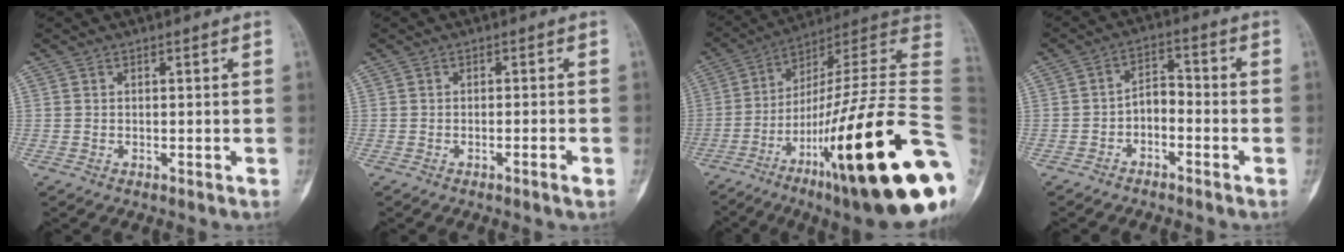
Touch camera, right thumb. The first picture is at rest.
{"total": 1.7, "force": [-1.0, 0.0, 1.5], "torque": [-0.033, 0.002, -0.017]}
{"total": 35.2, "force": [-8.6, 6.2, 33.6], "torque": [-0.434, 0.060, -0.140]}
{"total": 4.6, "force": [-2.3, 2.7, 3.0], "torque": [-0.040, 0.037, -0.048]}